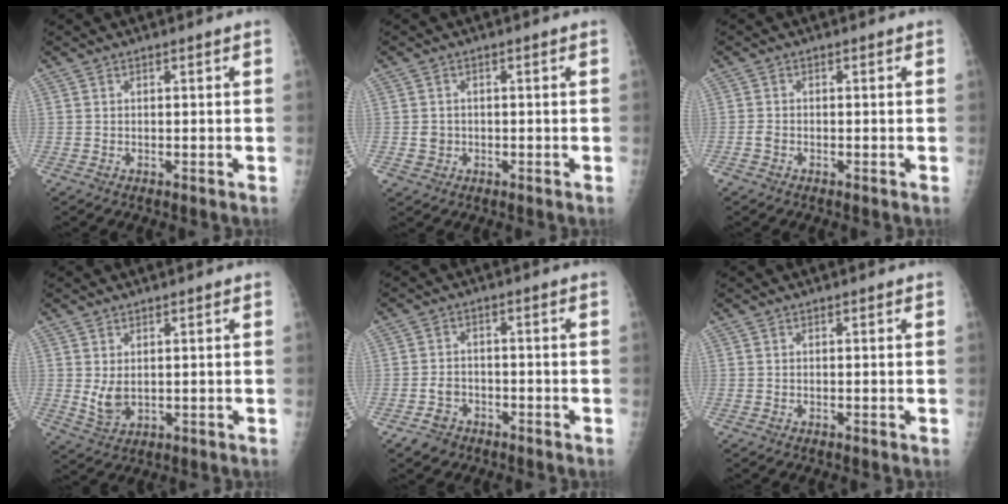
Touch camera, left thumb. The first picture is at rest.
{"total": 2.2, "force": [-0.3, 2.1, 0.6], "torque": [0.000, 0.005, -0.001]}
{"total": 1.3, "force": [-0.7, 0.9, 0.7], "torque": [-0.017, 0.001, -0.015]}
{"total": 4.1, "force": [0.9, 2.8, 2.9], "torque": [-0.046, -0.016, 0.027]}
{"total": 4.2, "force": [-2.7, 3.1, 0.9], "torque": [-0.009, 0.019, -0.043]}
{"total": 0.0}